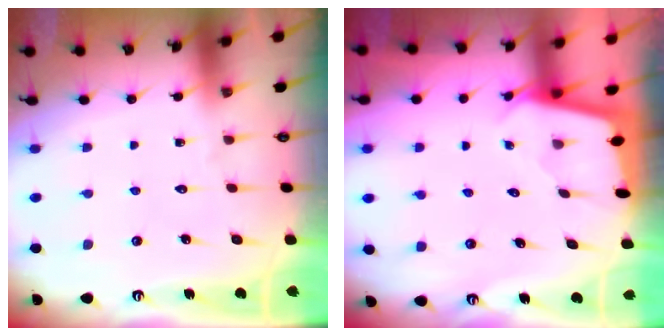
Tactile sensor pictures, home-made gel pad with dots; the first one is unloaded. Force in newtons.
{"total": 1.9, "press": 1.9, "slide": 0.1}